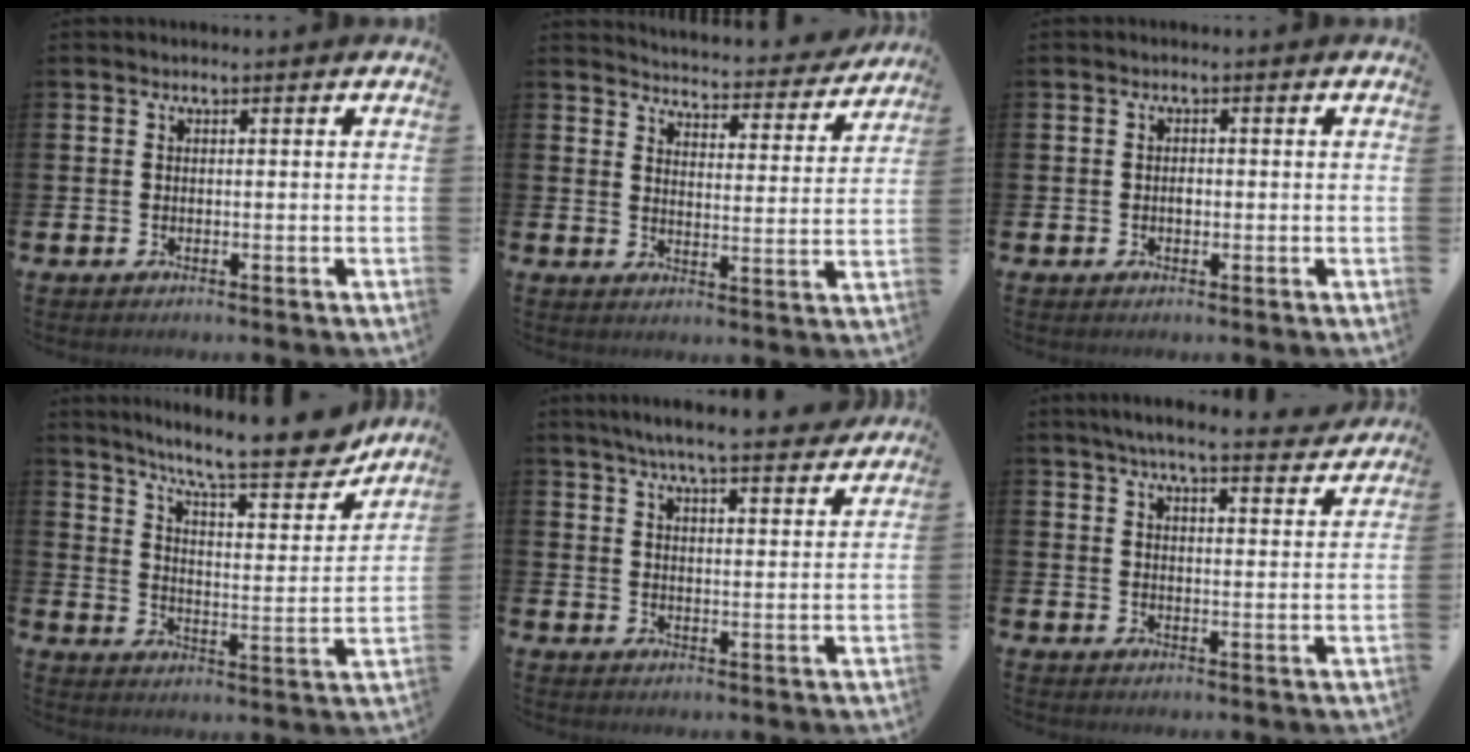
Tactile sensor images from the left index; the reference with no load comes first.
{"total": 4.4, "force": [4.4, 0.5, 0.4], "torque": [-0.025, -0.039, 0.072]}
{"total": 1.0, "force": [-0.1, 0.7, 0.7], "torque": [-0.011, 0.003, -0.004]}
{"total": 11.9, "force": [10.1, 1.7, 6.1], "torque": [-0.122, -0.060, 0.168]}
{"total": 6.7, "force": [6.3, 0.2, 2.2], "torque": [-0.052, -0.034, 0.109]}
{"total": 6.0, "force": [5.7, 0.3, 2.1], "torque": [-0.048, -0.029, 0.098]}